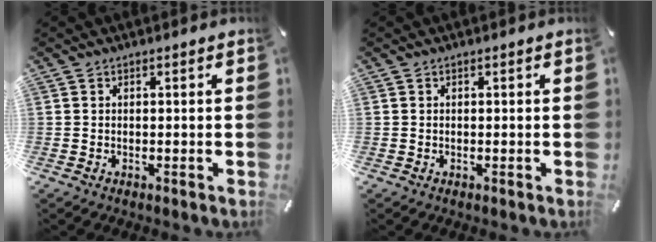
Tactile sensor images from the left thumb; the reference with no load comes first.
{"total": 0.0}